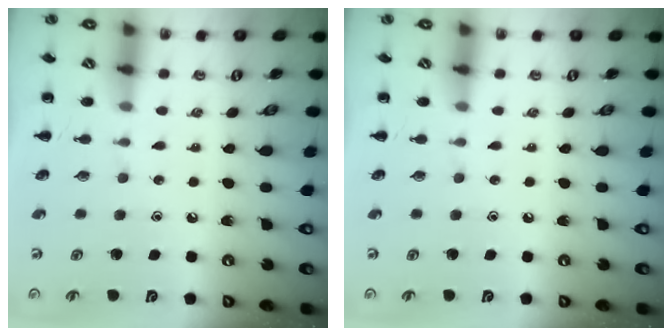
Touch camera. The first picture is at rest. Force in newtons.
{"total": 0.0}